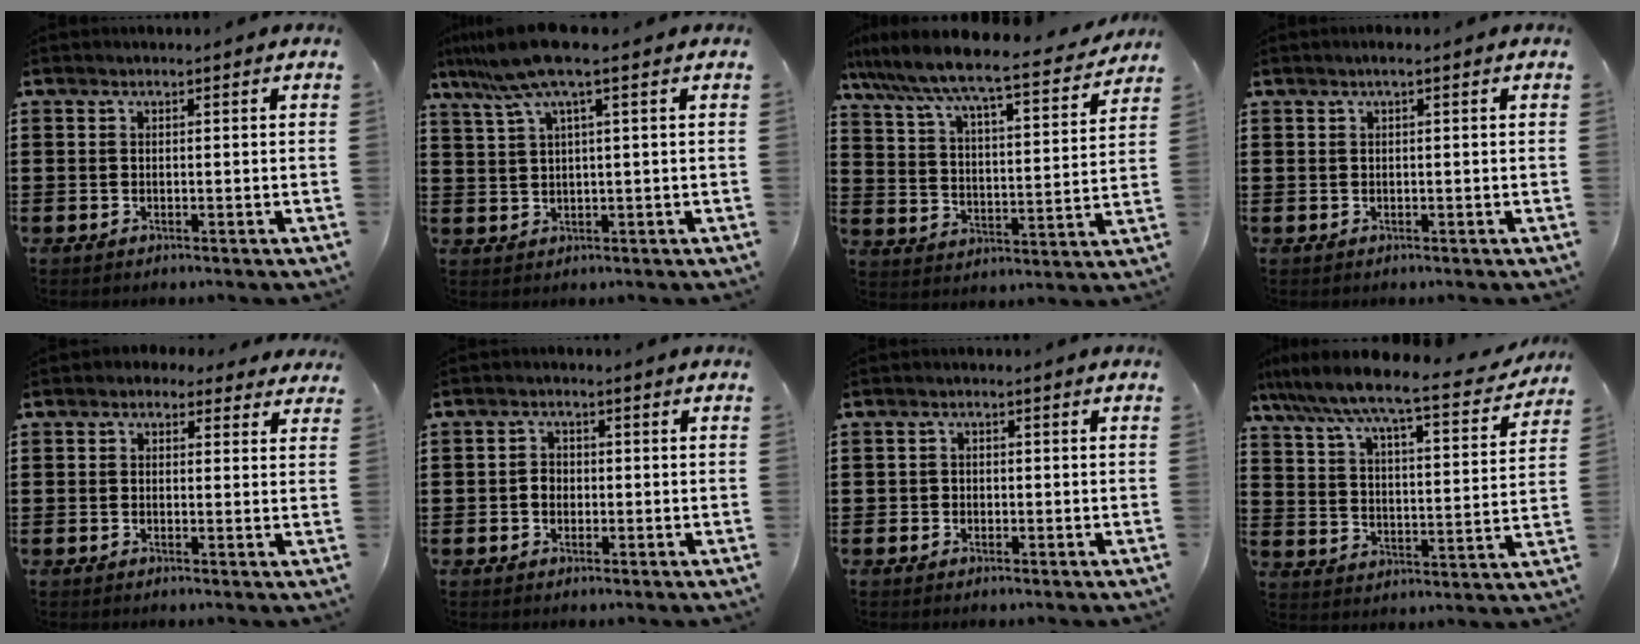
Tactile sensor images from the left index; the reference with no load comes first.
{"total": 6.7, "force": [3.4, -0.2, 5.8], "torque": [-0.134, -0.011, 0.057]}
{"total": 6.7, "force": [6.3, -0.1, 2.5], "torque": [-0.079, -0.048, 0.098]}
{"total": 0.8, "force": [0.2, 0.0, 0.7], "torque": [-0.011, -0.002, 0.004]}
{"total": 1.9, "force": [1.2, 1.4, 0.4], "torque": [-0.008, 0.007, 0.019]}
{"total": 2.0, "force": [-0.4, 1.7, 1.0], "torque": [-0.024, 0.006, -0.010]}
{"total": 1.1, "force": [-0.4, 1.1, 0.1], "torque": [-0.007, 0.005, -0.010]}
{"total": 7.1, "force": [6.5, -0.2, 3.0], "torque": [-0.090, -0.046, 0.102]}